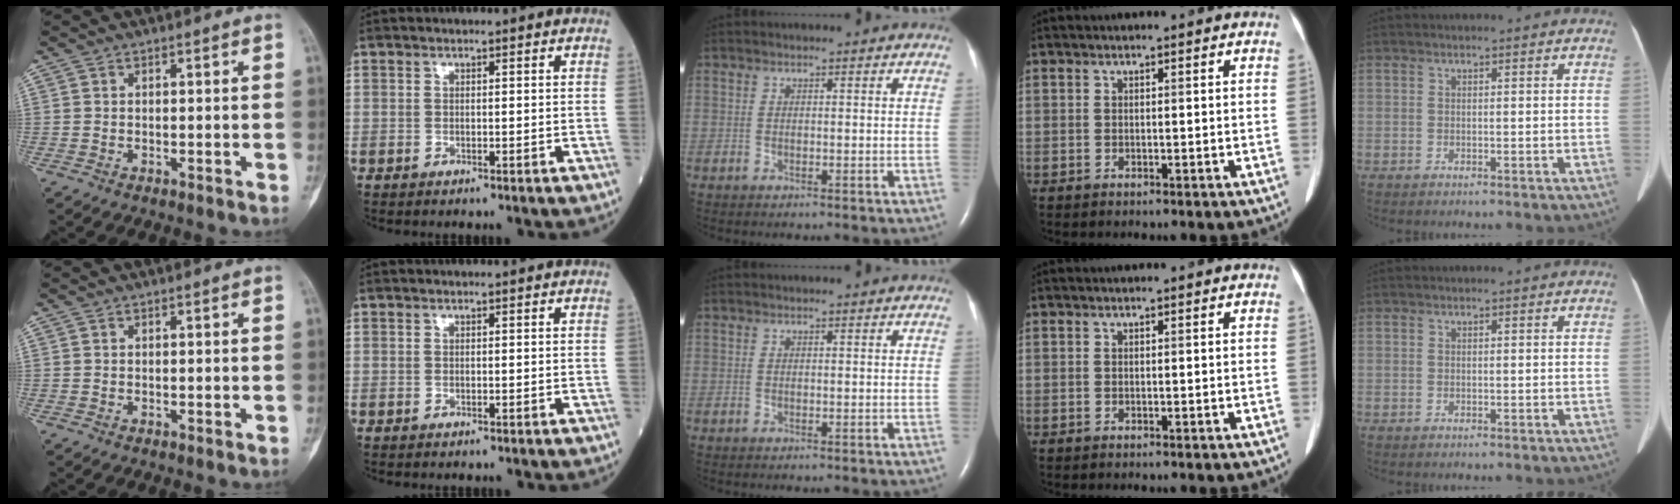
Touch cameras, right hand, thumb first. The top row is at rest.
{}